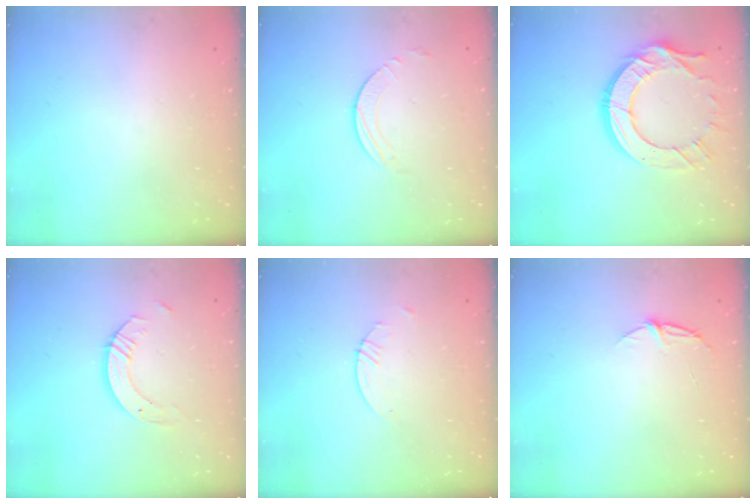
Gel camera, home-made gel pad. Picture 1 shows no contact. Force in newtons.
{"total": 3.2, "press": 3.2, "slide": 0.3}
{"total": 14.7, "press": 14.6, "slide": 1.2}
{"total": 6.3, "press": 6.3, "slide": 0.5}
{"total": 0.8, "press": 0.8, "slide": 0.2}
{"total": 4.9, "press": 4.9, "slide": 0.6}